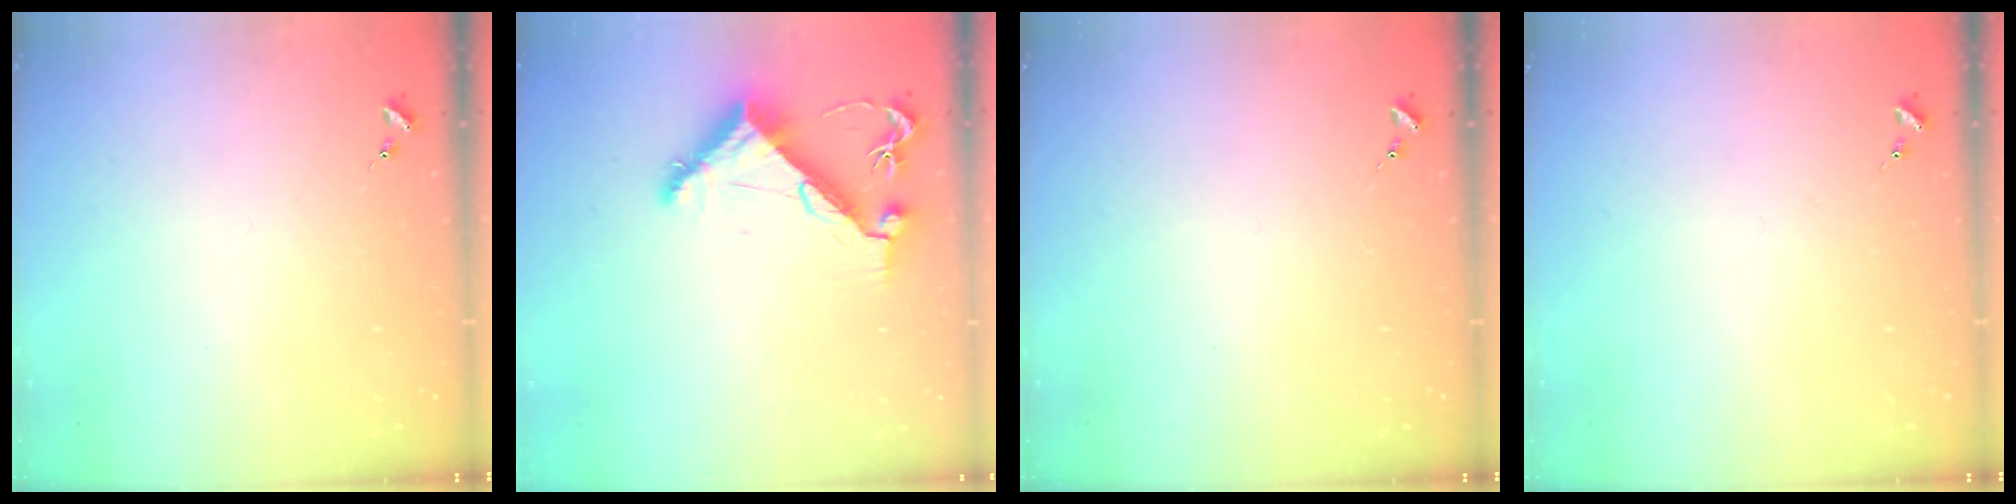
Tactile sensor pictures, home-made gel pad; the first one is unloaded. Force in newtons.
{"total": 7.1, "press": 7.1, "slide": 1.1}
{"total": 0.0}
{"total": 0.0}